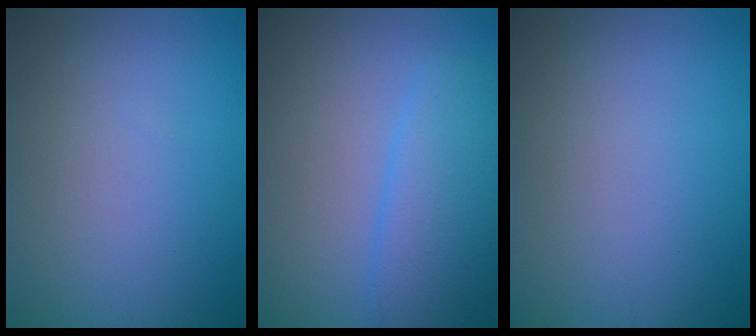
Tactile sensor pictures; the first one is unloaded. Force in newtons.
{"total": 4.3, "press": 4.3, "slide": 0.1}
{"total": 0.0}